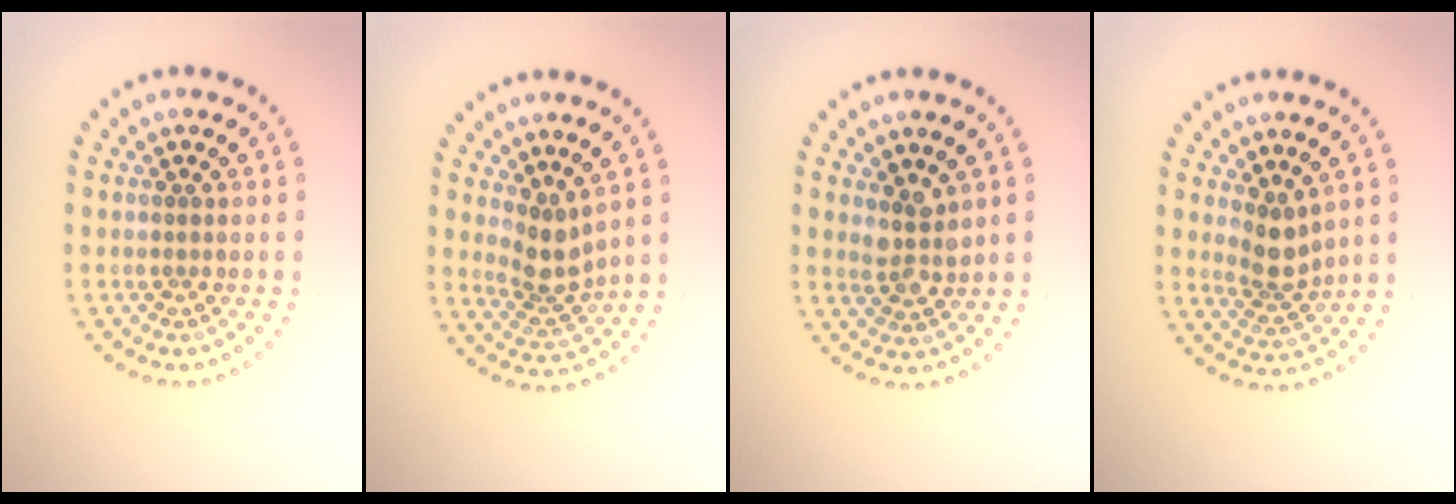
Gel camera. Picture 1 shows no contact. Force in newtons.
{"total": 2.8, "press": 2.1, "slide": 1.8}
{"total": 2.6, "press": 2.2, "slide": 1.3}
{"total": 2.7, "press": 2.1, "slide": 1.8}